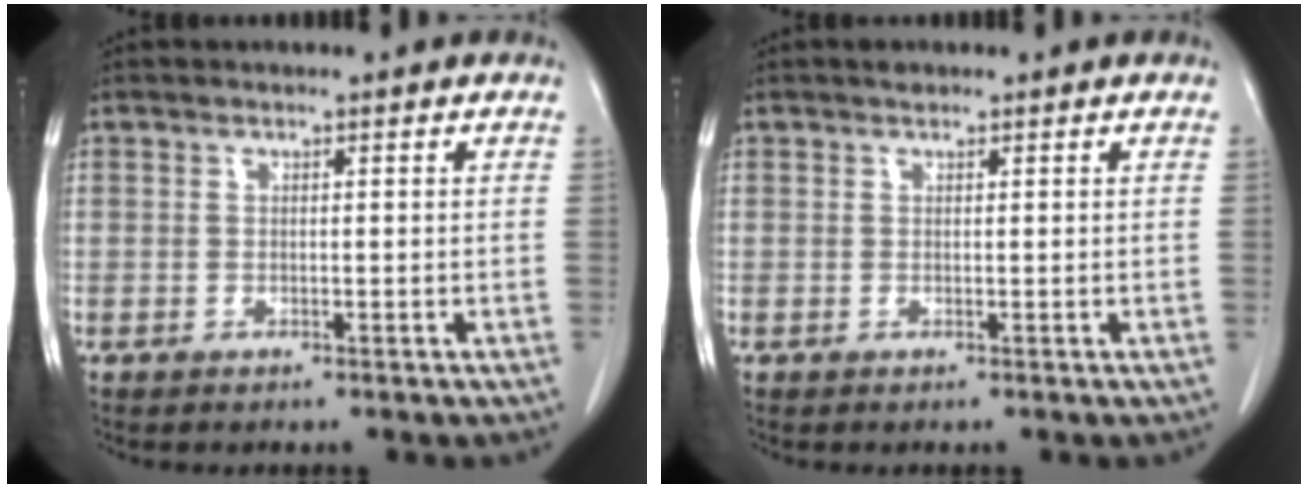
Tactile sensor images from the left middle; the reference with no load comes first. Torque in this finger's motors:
{"motor_torque": [0.30, -0.19, -0.05, 0.00]}